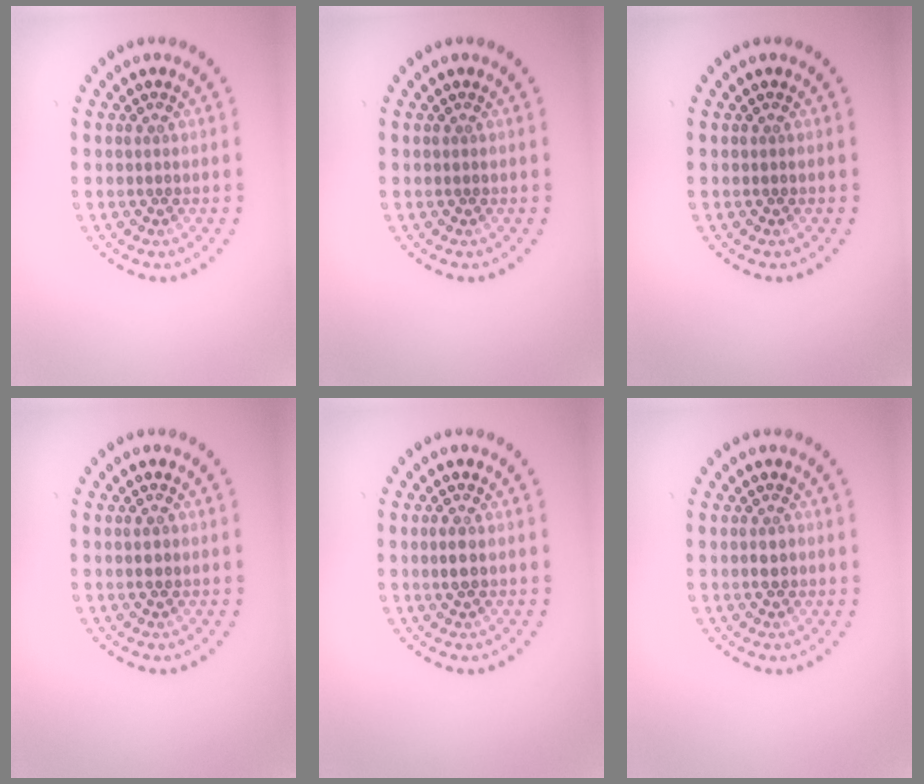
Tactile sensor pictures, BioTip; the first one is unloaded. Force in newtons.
{"total": 0.0}
{"total": 0.0}
{"total": 1.1, "press": 1.0, "slide": 0.4}
{"total": 1.5, "press": 1.4, "slide": 0.5}
{"total": 1.1, "press": 1.0, "slide": 0.2}